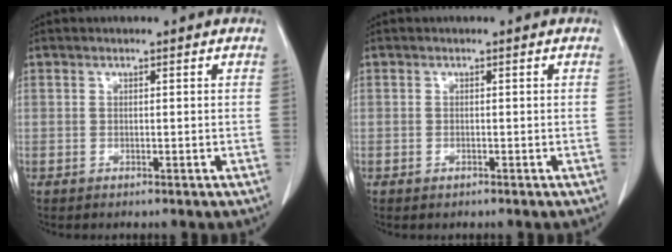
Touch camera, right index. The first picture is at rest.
{"total": 0.5, "force": [-0.3, 0.3, 0.3], "torque": [-0.008, 0.000, -0.003]}